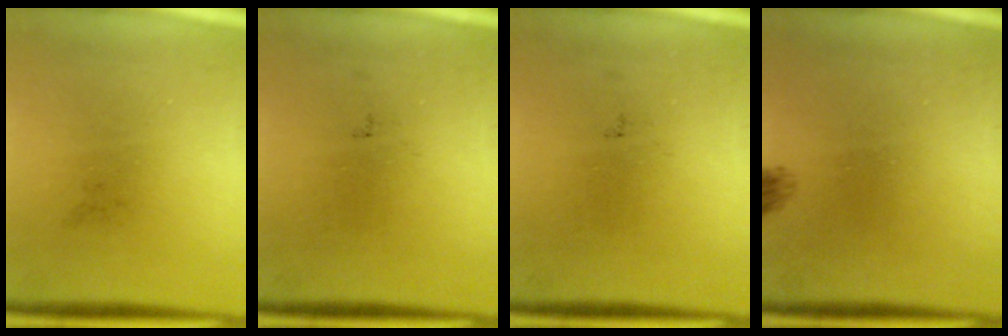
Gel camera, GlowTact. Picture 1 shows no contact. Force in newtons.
{"total": 0.0}
{"total": 0.0}
{"total": 1.3}